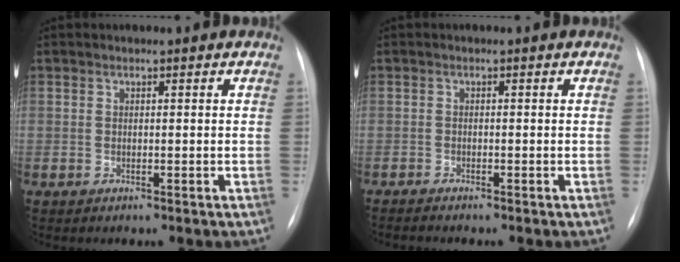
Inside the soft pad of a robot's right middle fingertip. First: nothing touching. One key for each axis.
{"total": 1.2, "fx": -1.1, "fy": 0.0, "fz": 0.4, "tx": -0.010, "ty": -0.003, "tz": -0.017}